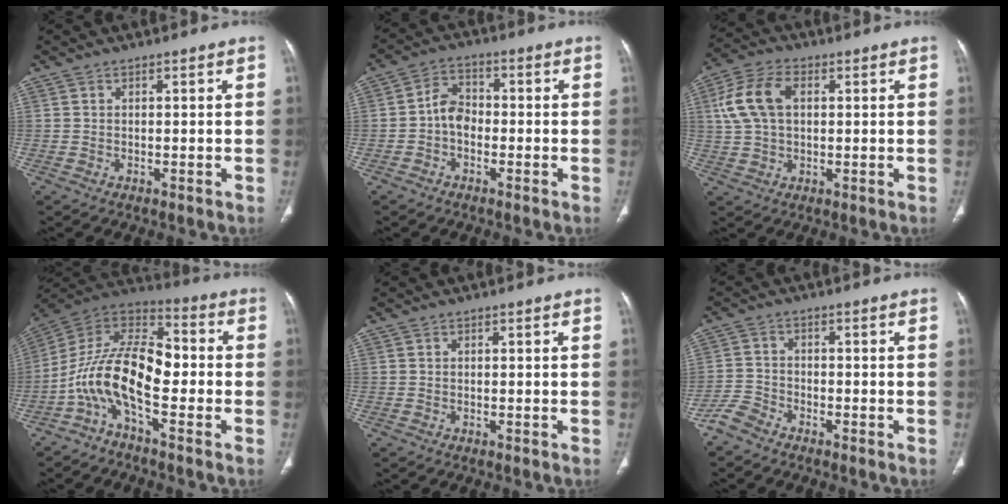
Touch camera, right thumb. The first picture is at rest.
{"total": 5.2, "force": [-1.3, 3.8, 3.3], "torque": [-0.042, 0.020, -0.035]}
{"total": 10.1, "force": [2.2, 6.3, 7.5], "torque": [-0.156, 0.020, 0.040]}
{"total": 14.4, "force": [-4.3, 6.3, 12.2], "torque": [-0.212, 0.077, -0.091]}
{"total": 0.0}
{"total": 3.3, "force": [-3.0, 1.2, 0.7], "torque": [-0.013, 0.004, -0.067]}